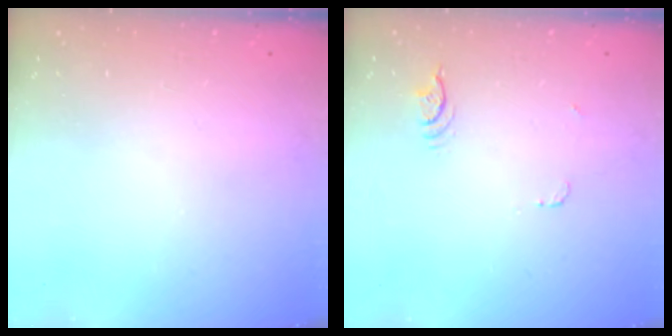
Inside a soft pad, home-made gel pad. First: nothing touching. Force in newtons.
{"total": 3.9, "press": 3.6, "slide": 1.7}